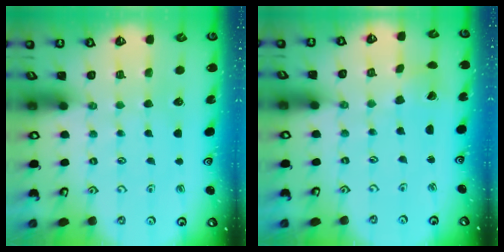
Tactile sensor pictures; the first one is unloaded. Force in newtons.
{"total": 2.4, "press": 2.4, "slide": 0.3}